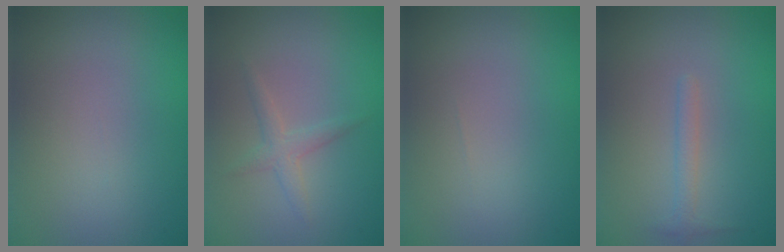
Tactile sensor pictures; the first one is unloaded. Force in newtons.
{"total": 1.6, "press": 1.6, "slide": 0.0}
{"total": 0.0}
{"total": 1.1, "press": 1.1, "slide": 0.0}